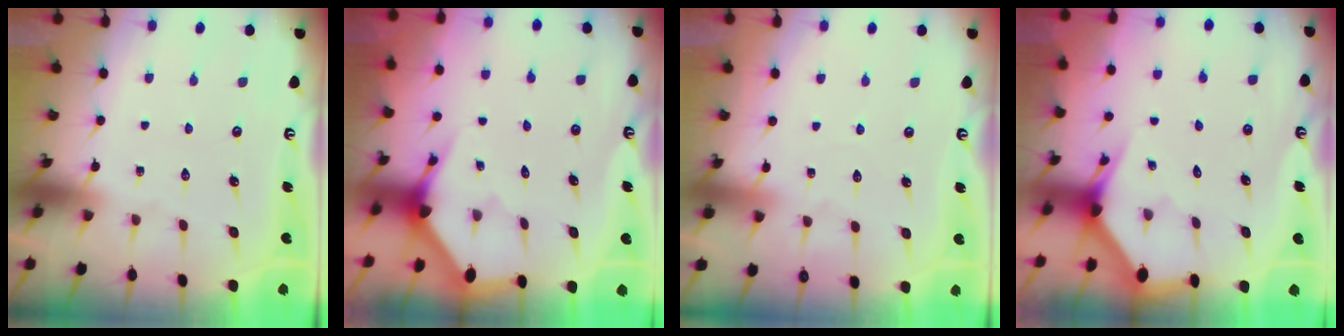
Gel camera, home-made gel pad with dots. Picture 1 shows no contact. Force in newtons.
{"total": 3.5, "press": 3.5, "slide": 0.1}
{"total": 2.7, "press": 2.7, "slide": 0.3}
{"total": 2.8, "press": 2.8, "slide": 0.2}